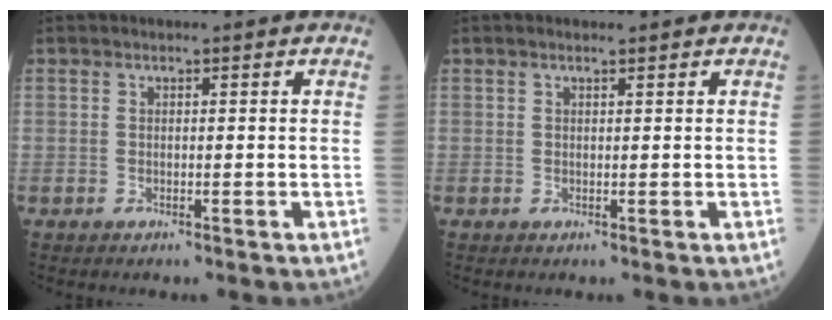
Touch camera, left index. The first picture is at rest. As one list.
[{"total": 0.0}]